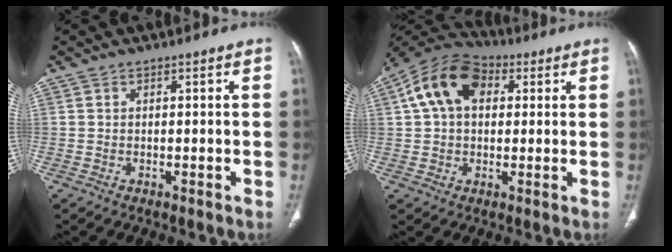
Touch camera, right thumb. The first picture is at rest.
{"total": 13.2, "force": [3.5, 9.0, 9.1], "torque": [-0.155, 0.027, 0.050]}